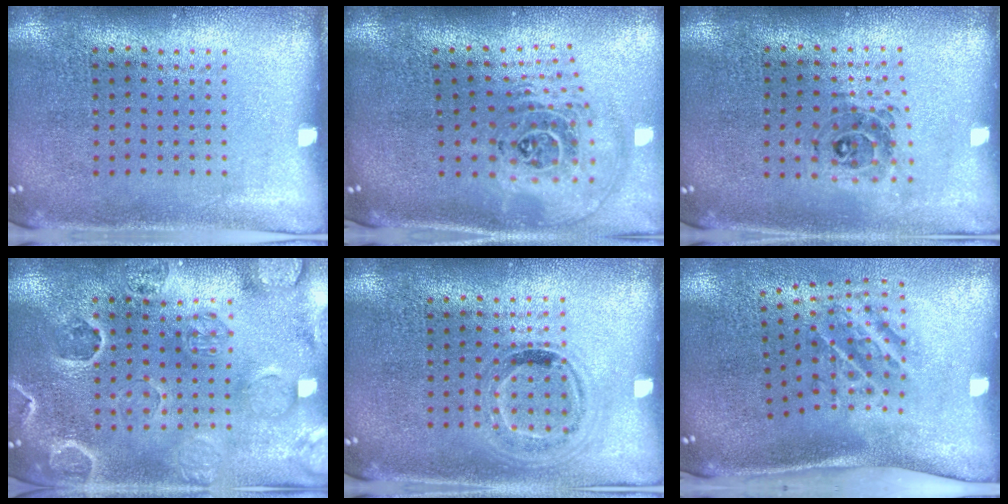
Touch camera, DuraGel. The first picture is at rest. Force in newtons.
{"total": 2.6, "press": 1.9, "slide": 1.8}
{"total": 0.8, "press": 0.8, "slide": 0.1}
{"total": 2.8, "press": 2.7, "slide": 0.6}
{"total": 0.9, "press": 0.8, "slide": 0.4}
{"total": 2.0, "press": 1.2, "slide": 1.6}